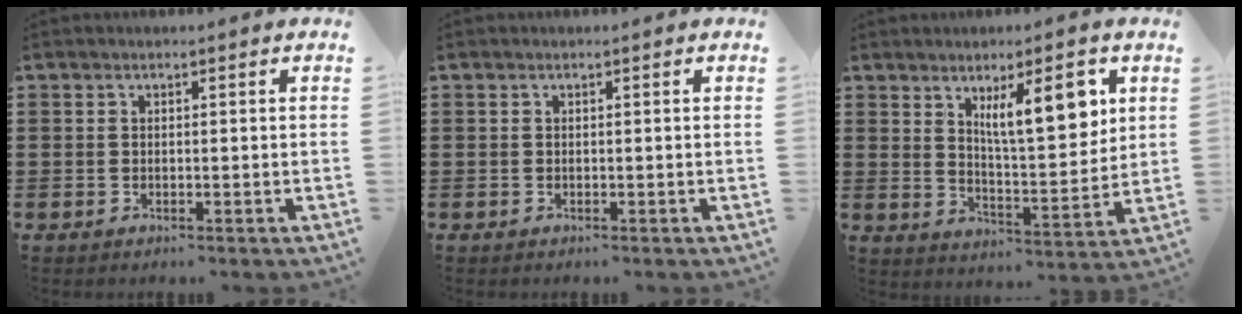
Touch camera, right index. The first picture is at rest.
{"total": 0.0}
{"total": 9.9, "force": [4.4, 3.2, 8.3], "torque": [-0.135, -0.002, 0.069]}